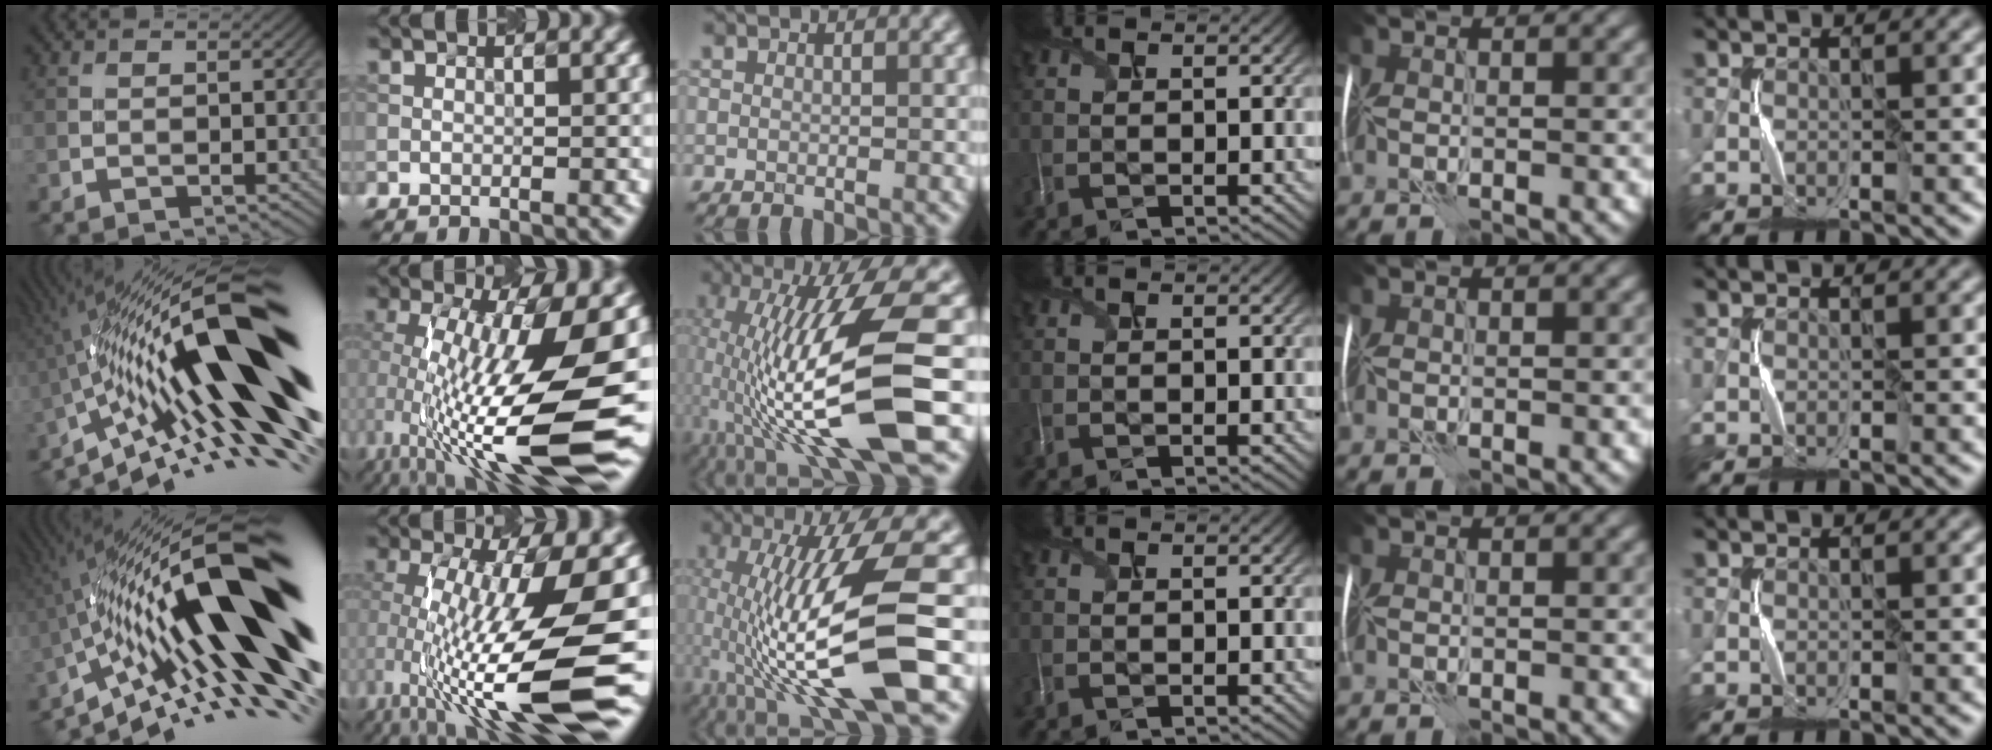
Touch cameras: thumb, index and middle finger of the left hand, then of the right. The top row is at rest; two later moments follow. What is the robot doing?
{"motion": "shake", "object": "plastic piggy bank"}